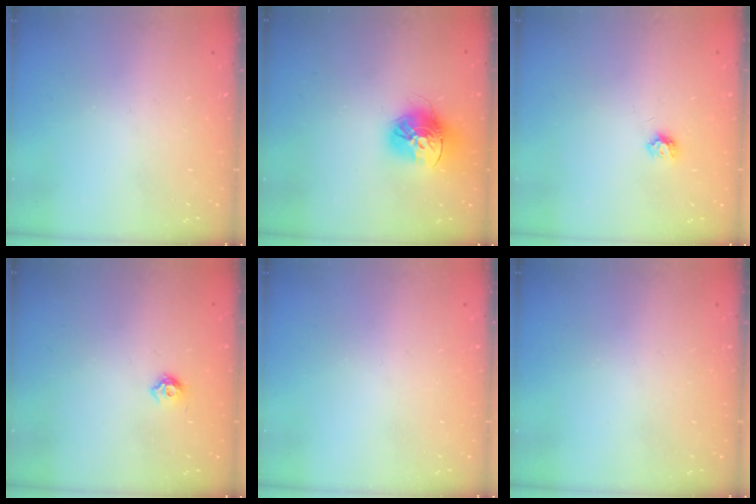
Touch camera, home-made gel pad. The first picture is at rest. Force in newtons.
{"total": 15.1, "press": 15.0, "slide": 1.5}
{"total": 5.3, "press": 5.2, "slide": 0.4}
{"total": 5.6, "press": 5.5, "slide": 1.0}
{"total": 0.0}
{"total": 0.0}